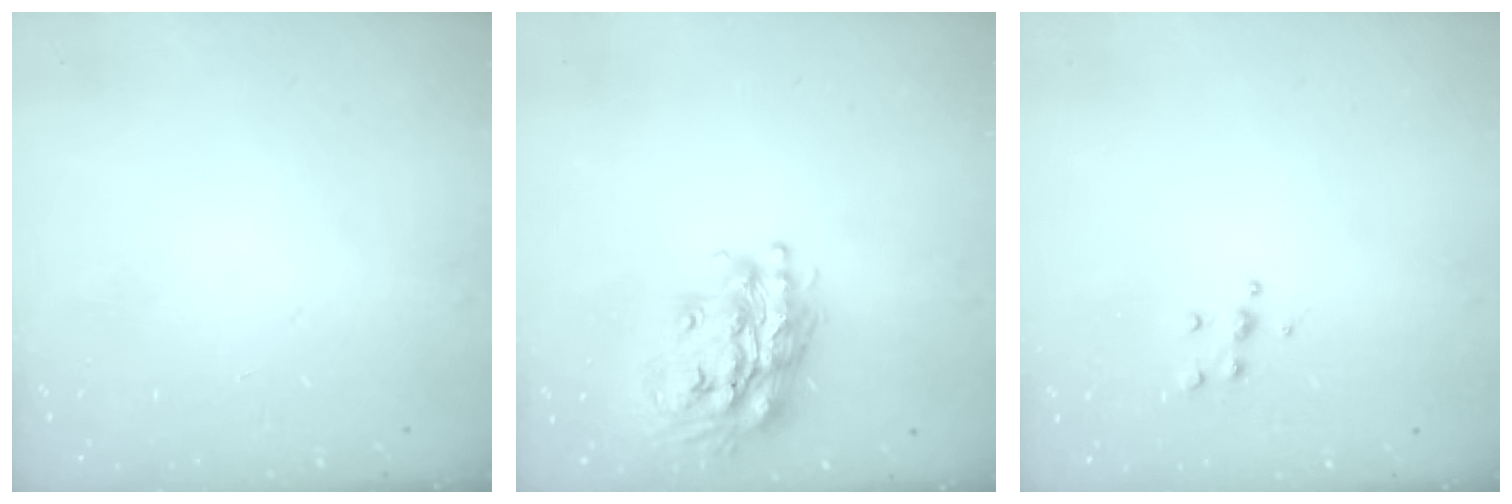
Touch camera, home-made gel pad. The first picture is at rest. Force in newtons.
{"total": 18.8, "press": 18.8, "slide": 1.5}
{"total": 4.8, "press": 4.7, "slide": 0.6}